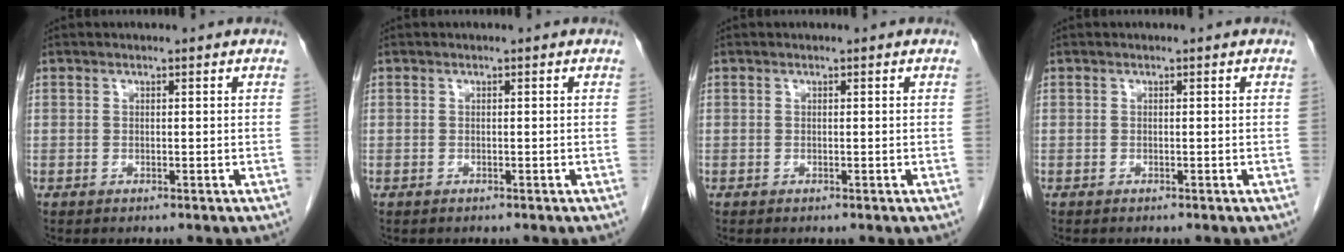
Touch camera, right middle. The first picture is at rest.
{"total": 0.0}
{"total": 0.0}
{"total": 0.0}